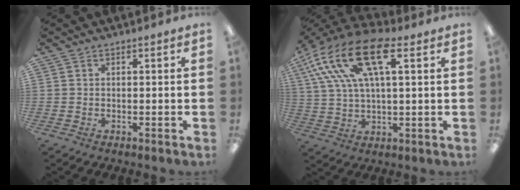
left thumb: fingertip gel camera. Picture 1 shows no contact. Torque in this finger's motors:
{"motor_torque": [0.36, 0.48, 1.92, -0.85, 0.63]}